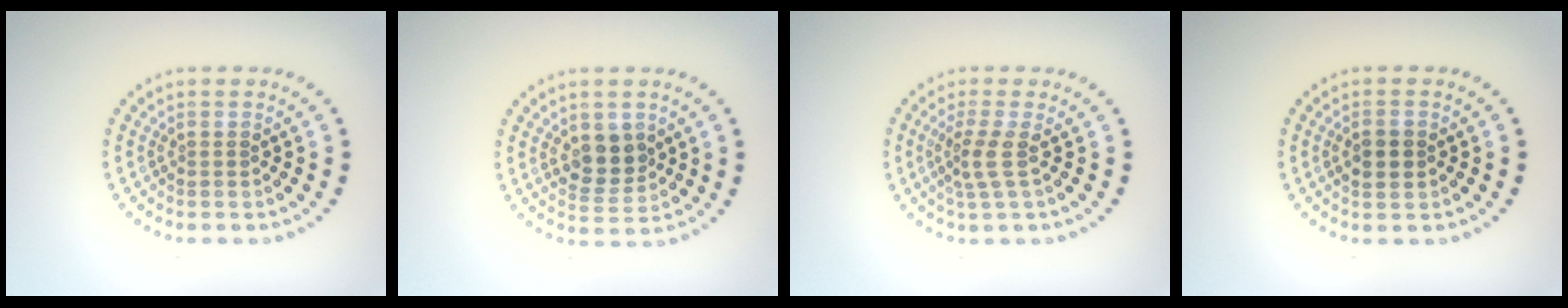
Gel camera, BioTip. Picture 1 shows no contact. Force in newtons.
{"total": 3.4, "press": 3.2, "slide": 1.0}
{"total": 2.4, "press": 1.6, "slide": 1.8}
{"total": 1.9, "press": 1.9, "slide": 0.2}